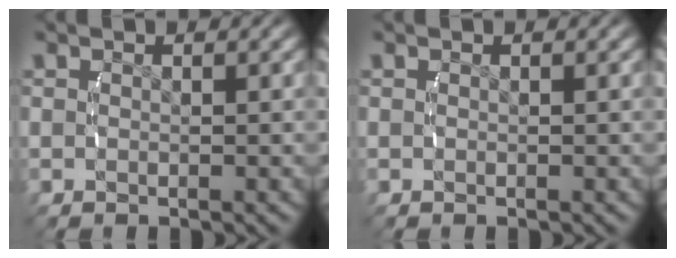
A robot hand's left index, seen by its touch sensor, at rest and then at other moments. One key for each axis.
{"total": 0.0}